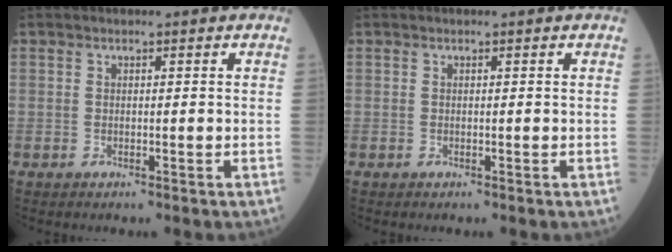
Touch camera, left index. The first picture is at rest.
{"total": 0.0}